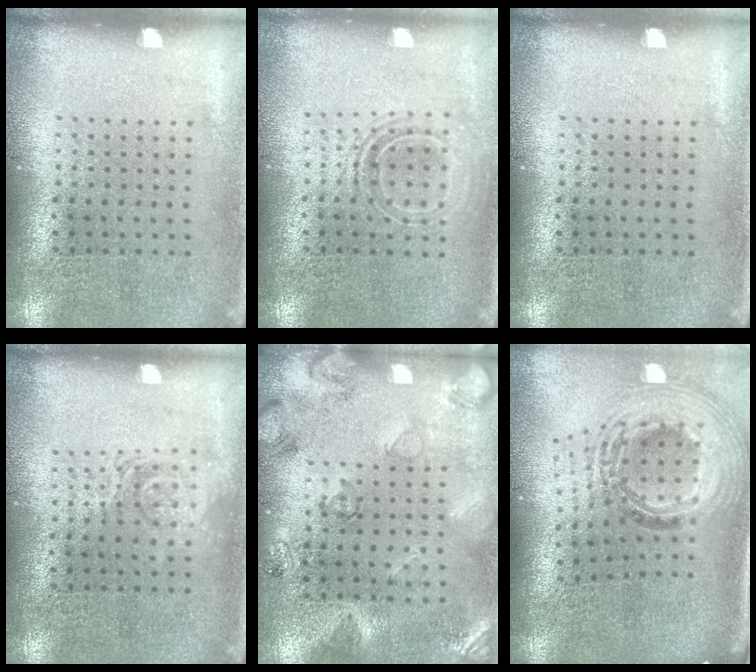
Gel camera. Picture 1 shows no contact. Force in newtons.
{"total": 1.6, "press": 1.3, "slide": 0.9}
{"total": 0.0}
{"total": 1.1, "press": 1.1, "slide": 0.3}
{"total": 2.6, "press": 1.7, "slide": 1.9}
{"total": 2.2, "press": 1.6, "slide": 1.4}